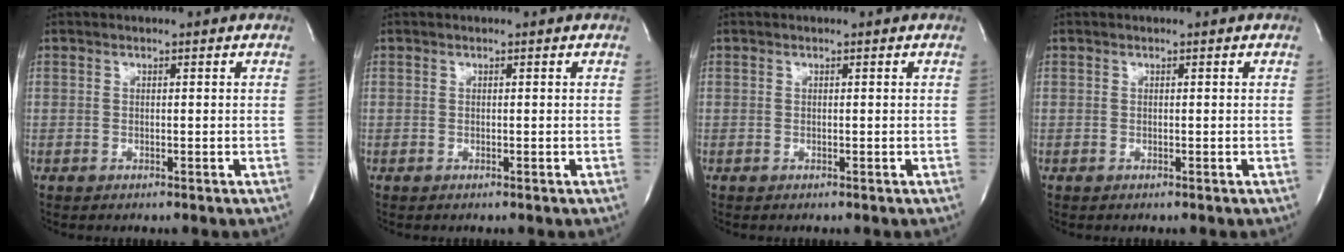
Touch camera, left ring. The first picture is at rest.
{"total": 0.0}
{"total": 0.0}
{"total": 0.0}